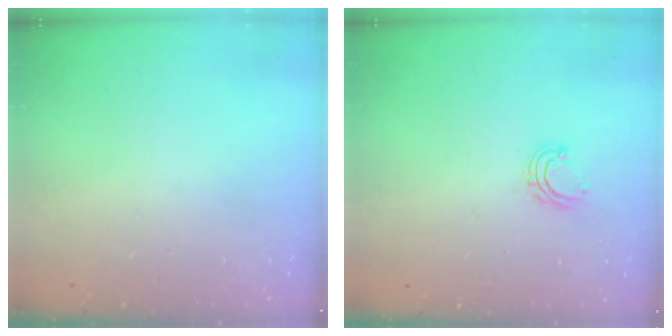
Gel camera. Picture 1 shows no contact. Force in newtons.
{"total": 5.4, "press": 5.3, "slide": 0.7}